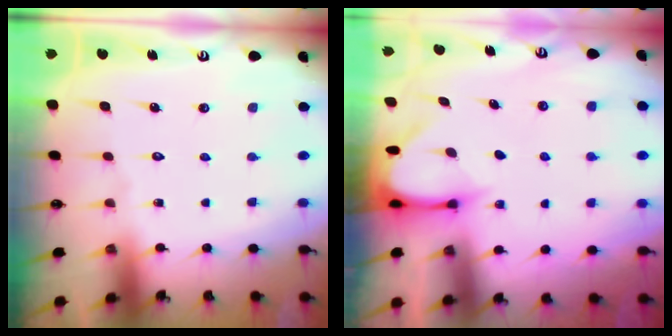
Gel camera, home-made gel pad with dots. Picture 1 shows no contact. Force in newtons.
{"total": 3.6, "press": 3.6, "slide": 0.3}